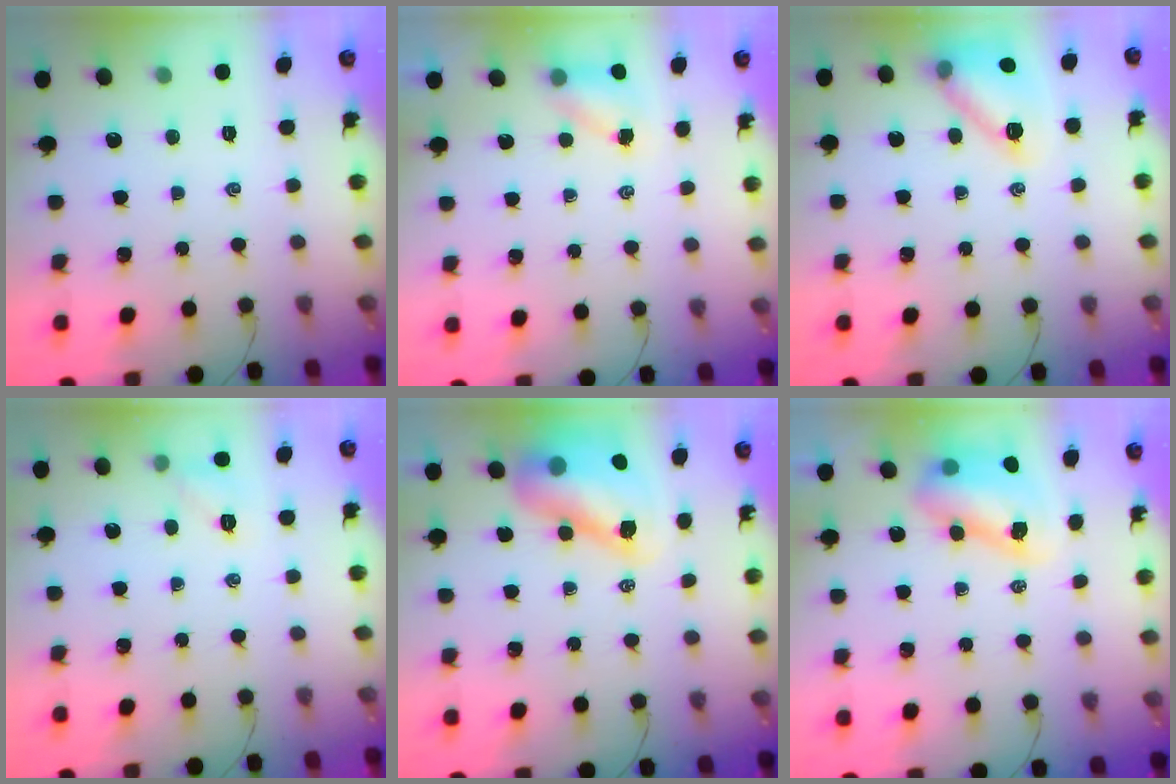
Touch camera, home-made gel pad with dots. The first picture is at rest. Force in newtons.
{"total": 4.0, "press": 3.9, "slide": 0.6}
{"total": 14.2, "press": 14.2, "slide": 0.9}
{"total": 6.0, "press": 5.7, "slide": 1.7}
{"total": 12.8, "press": 12.4, "slide": 3.4}
{"total": 8.9, "press": 8.6, "slide": 2.2}